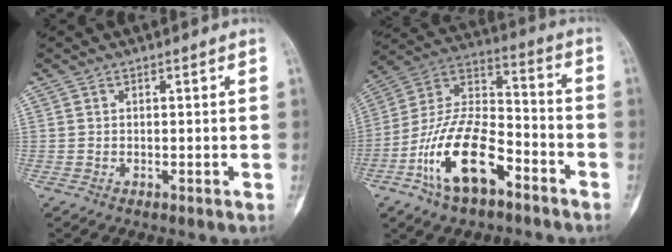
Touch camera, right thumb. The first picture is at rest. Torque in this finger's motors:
{"motor_torque": [0.41, 0.67, 1.91, -0.86, 0.22]}